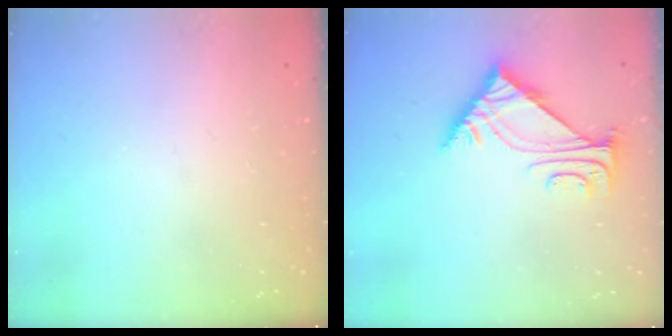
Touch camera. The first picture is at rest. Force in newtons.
{"total": 6.1, "press": 6.0, "slide": 1.0}